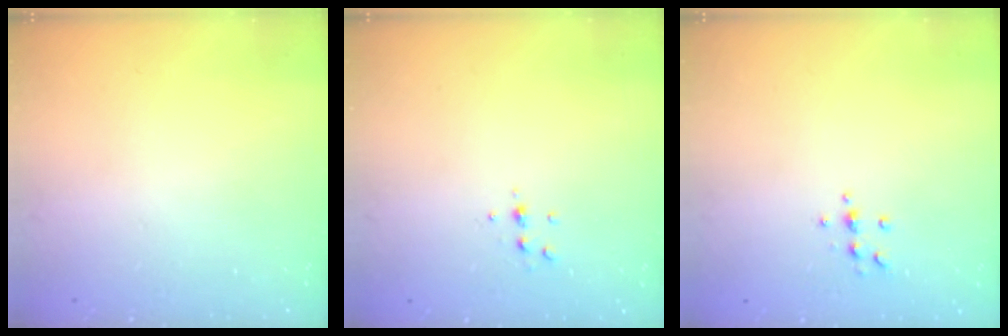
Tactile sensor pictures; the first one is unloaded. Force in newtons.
{"total": 4.7, "press": 4.6, "slide": 1.0}
{"total": 5.4, "press": 5.1, "slide": 1.7}